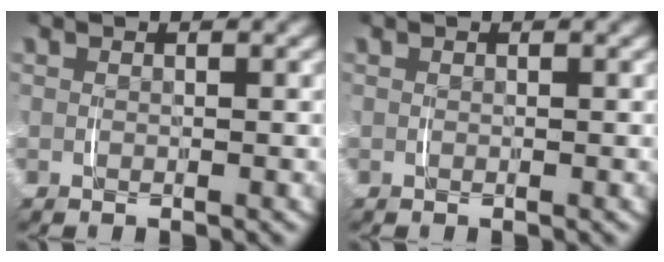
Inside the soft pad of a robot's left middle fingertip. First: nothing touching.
{"total": 0.0}